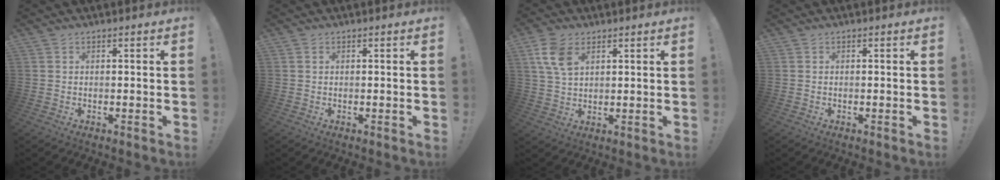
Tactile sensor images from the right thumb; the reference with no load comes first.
{"total": 0.0}
{"total": 8.5, "force": [3.8, 5.0, 5.7], "torque": [-0.115, -0.008, 0.073]}
{"total": 0.0}